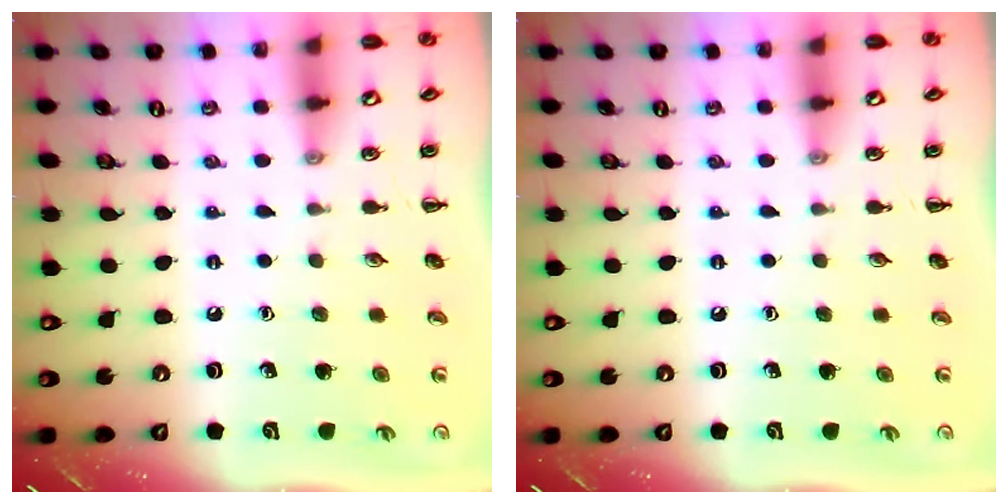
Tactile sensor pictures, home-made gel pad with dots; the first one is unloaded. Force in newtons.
{"total": 0.0}